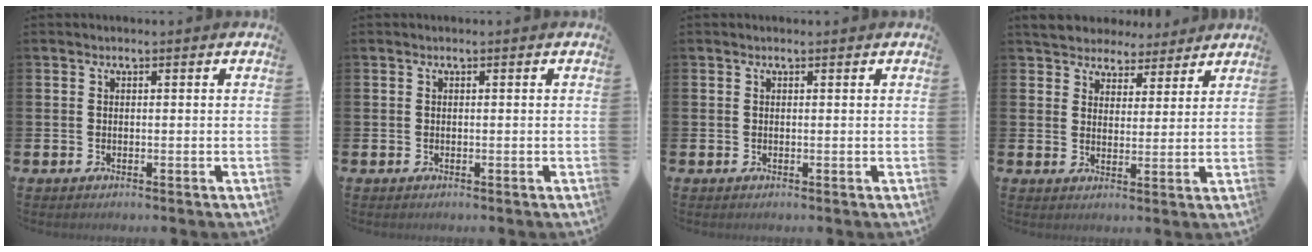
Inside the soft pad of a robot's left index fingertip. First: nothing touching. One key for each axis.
{"total": 0.0}
{"total": 0.0}
{"total": 4.9, "fx": 4.5, "fy": 1.8, "fz": -0.6, "tx": -0.012, "ty": -0.029, "tz": 0.079}